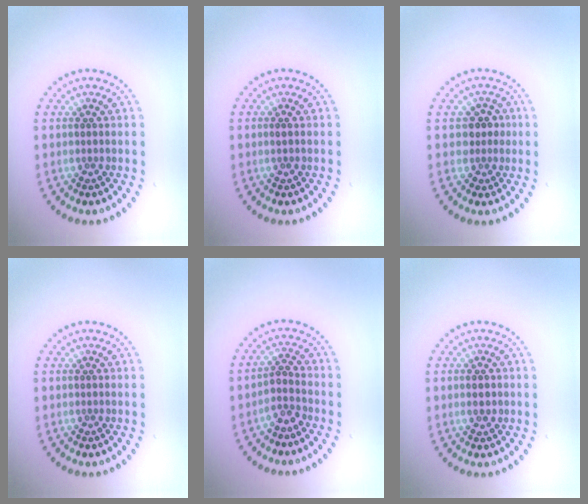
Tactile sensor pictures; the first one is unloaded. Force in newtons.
{"total": 0.7, "press": 0.7, "slide": 0.1}
{"total": 2.1, "press": 1.7, "slide": 1.1}
{"total": 0.0}
{"total": 2.0, "press": 1.4, "slide": 1.4}
{"total": 1.8, "press": 1.8, "slide": 0.1}